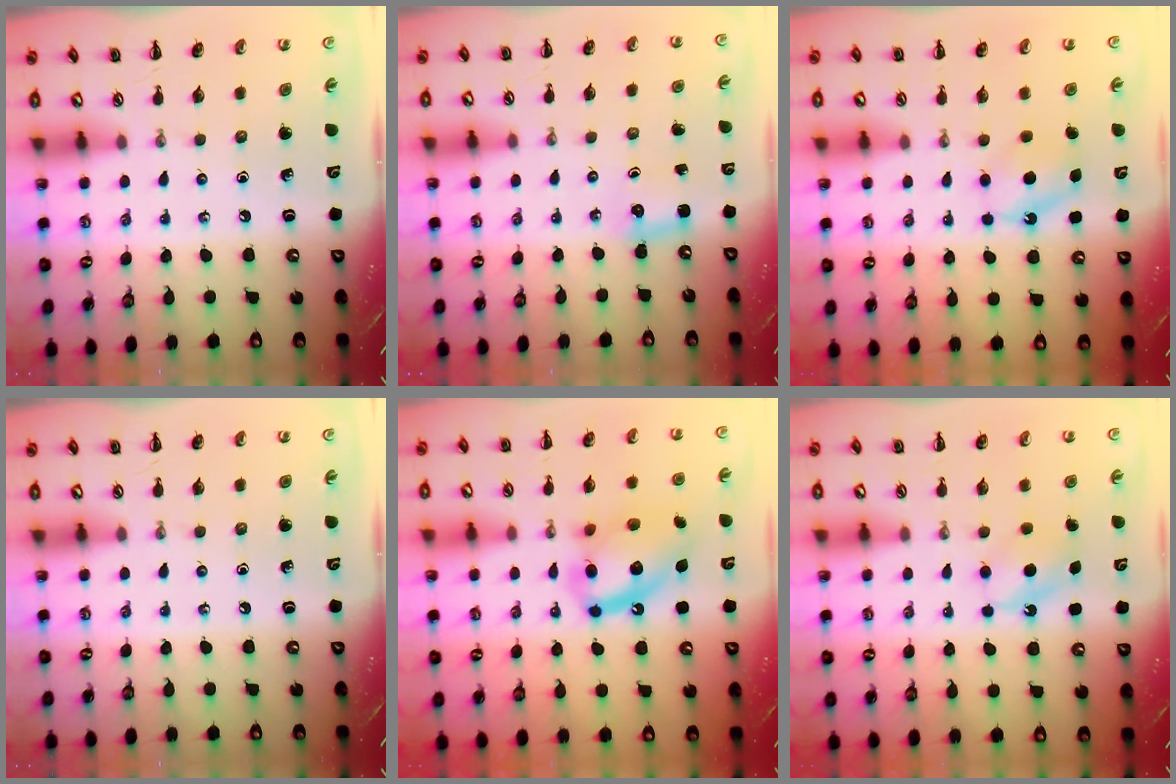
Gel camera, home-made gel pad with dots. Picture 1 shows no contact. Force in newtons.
{"total": 2.6, "press": 2.5, "slide": 0.7}
{"total": 5.9, "press": 5.7, "slide": 1.5}
{"total": 0.0}
{"total": 14.7, "press": 14.5, "slide": 2.4}
{"total": 5.6, "press": 5.4, "slide": 1.5}